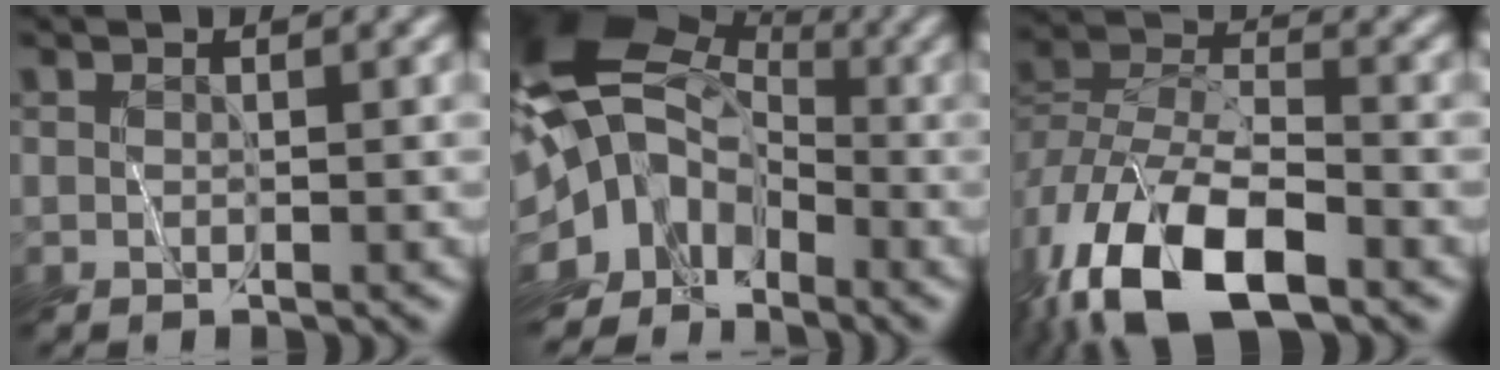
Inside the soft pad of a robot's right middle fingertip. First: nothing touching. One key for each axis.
{"total": 10.7, "fx": -3.5, "fy": 8.2, "fz": 5.9, "tx": -0.110, "ty": -0.008, "tz": -0.077}
{"total": 12.3, "fx": -7.5, "fy": 5.5, "fz": 8.1, "tx": -0.174, "ty": -0.020, "tz": -0.142}